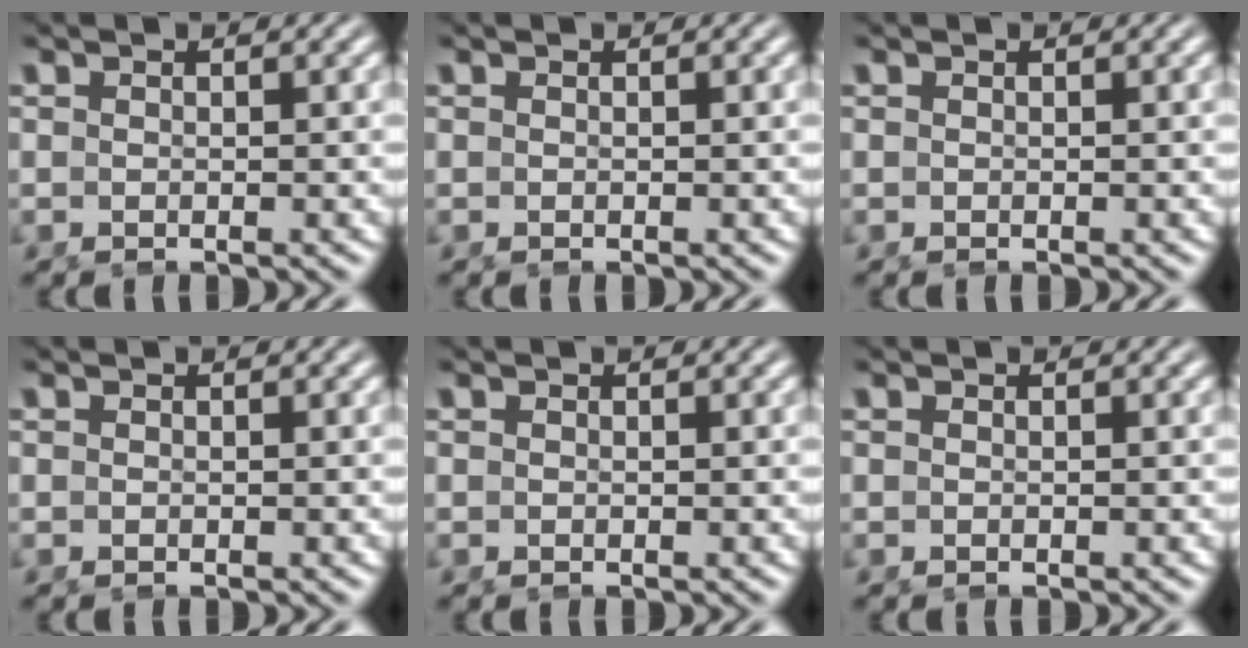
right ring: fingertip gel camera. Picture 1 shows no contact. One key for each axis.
{"total": 0.0}
{"total": 0.0}
{"total": 0.0}
{"total": 0.0}
{"total": 0.0}